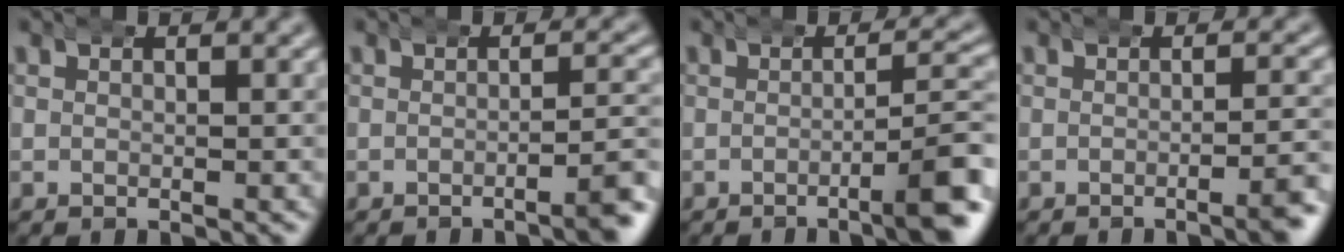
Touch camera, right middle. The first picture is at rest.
{"total": 2.8, "force": [-1.6, 0.4, 2.3], "torque": [-0.024, 0.005, -0.034]}
{"total": 4.8, "force": [-1.9, 0.6, 4.4], "torque": [-0.052, 0.011, -0.039]}
{"total": 2.4, "force": [-1.4, 0.1, 1.9], "torque": [-0.022, 0.006, -0.030]}